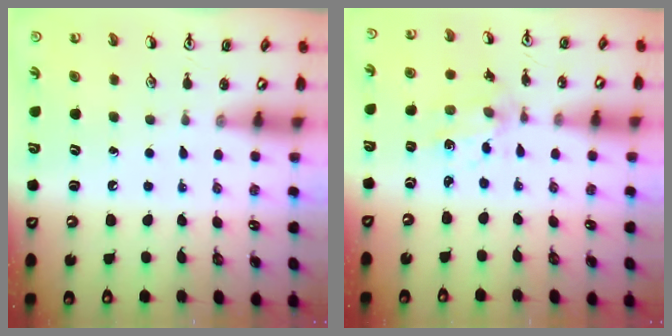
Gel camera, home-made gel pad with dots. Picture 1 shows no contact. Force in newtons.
{"total": 2.9, "press": 2.8, "slide": 0.9}